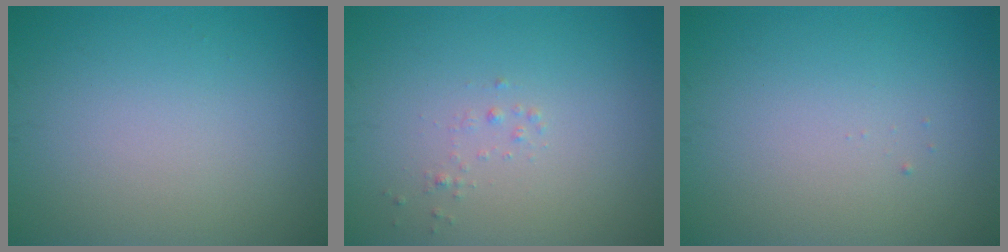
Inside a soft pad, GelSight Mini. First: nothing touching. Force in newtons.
{"total": 0.6, "press": 0.6, "slide": 0.0}
{"total": 0.0}